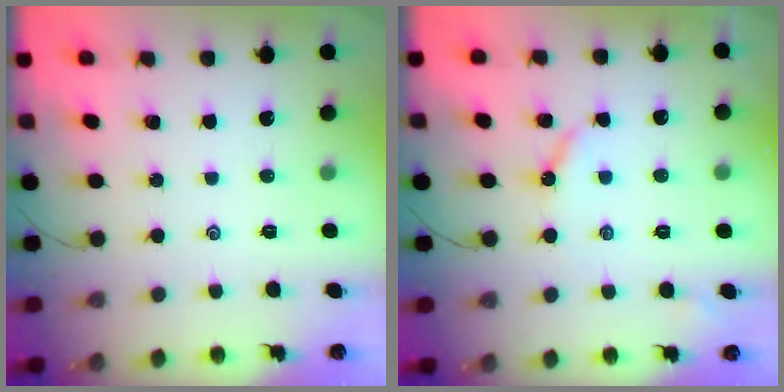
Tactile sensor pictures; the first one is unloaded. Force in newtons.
{"total": 4.3, "press": 4.2, "slide": 0.5}